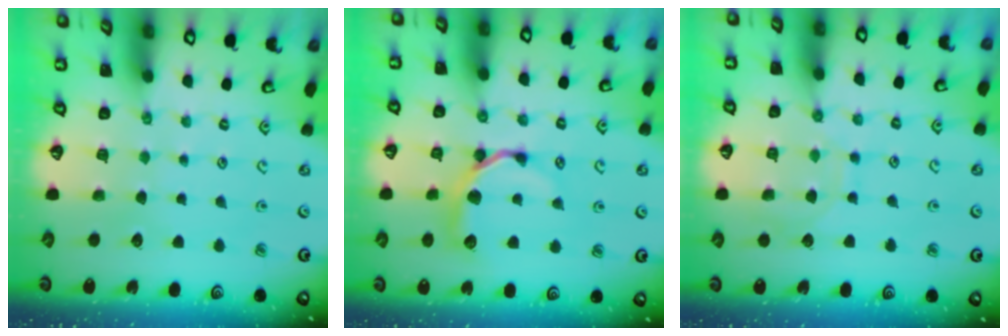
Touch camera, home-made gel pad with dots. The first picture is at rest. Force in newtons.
{"total": 9.9, "press": 9.8, "slide": 0.9}
{"total": 8.7, "press": 8.7, "slide": 0.6}